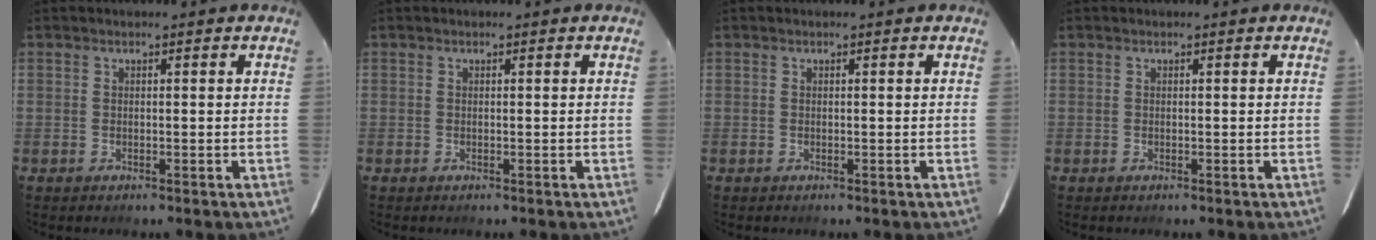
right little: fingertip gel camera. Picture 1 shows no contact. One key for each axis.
{"total": 0.0}
{"total": 0.0}
{"total": 0.0}